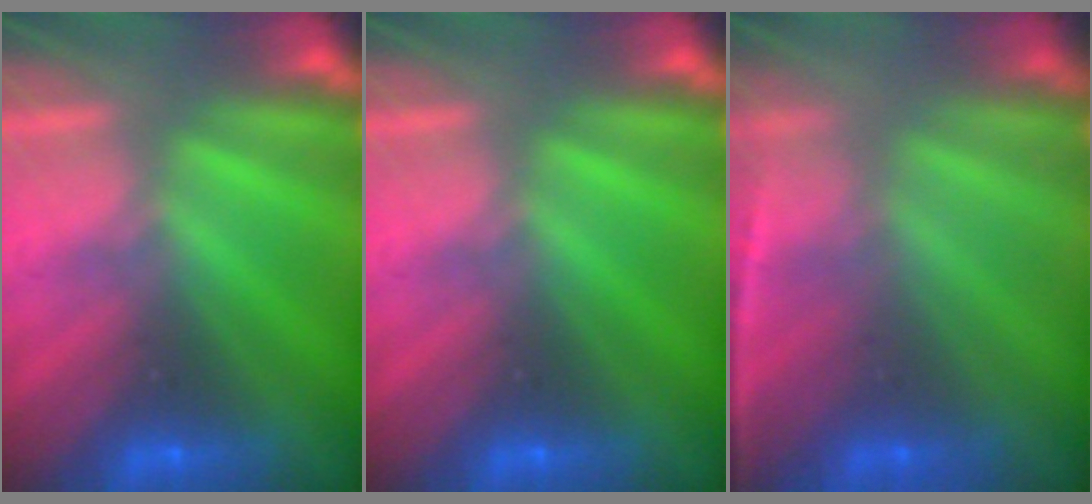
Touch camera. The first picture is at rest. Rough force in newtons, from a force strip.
{"total": 0.0}
{"total": 1.6}